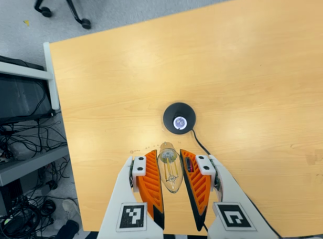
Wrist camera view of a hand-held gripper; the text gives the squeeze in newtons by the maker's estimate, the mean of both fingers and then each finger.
{"total": 10.4, "left": 9.8, "right": 11.0}